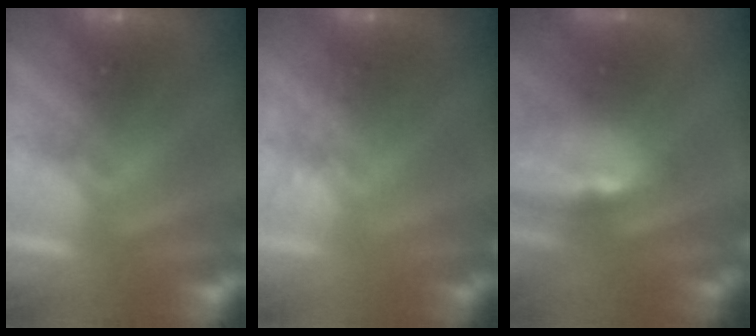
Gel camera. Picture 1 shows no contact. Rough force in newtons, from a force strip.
{"total": 2.1}
{"total": 5.5}